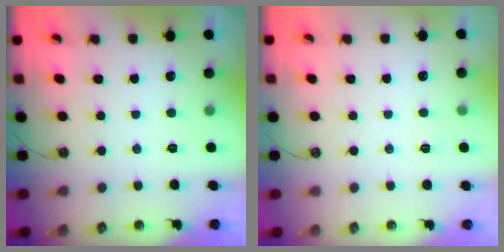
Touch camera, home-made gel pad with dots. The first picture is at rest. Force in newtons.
{"total": 2.8, "press": 2.8, "slide": 0.3}